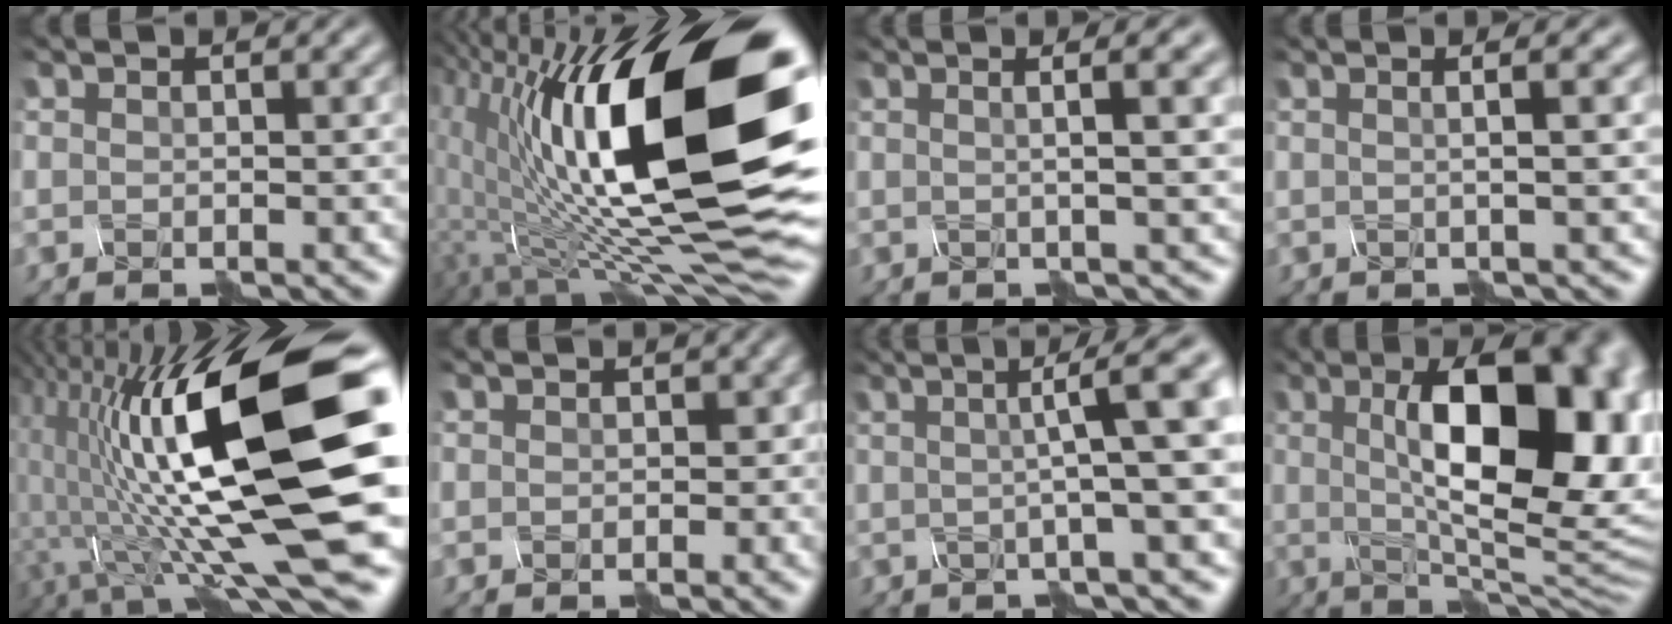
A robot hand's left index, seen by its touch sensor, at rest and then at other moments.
{"total": 17.4, "force": [1.8, 5.6, 16.4], "torque": [-0.261, 0.011, 0.036]}
{"total": 6.5, "force": [1.8, 2.1, 5.9], "torque": [-0.061, 0.045, 0.007]}
{"total": 4.0, "force": [1.1, 1.4, 3.6], "torque": [-0.042, 0.035, -0.005]}
{"total": 15.2, "force": [-0.4, 3.5, 14.8], "torque": [-0.268, 0.017, 0.012]}
{"total": 1.3, "force": [-0.5, 1.0, 0.7], "torque": [-0.005, 0.007, 0.015]}
{"total": 7.4, "force": [0.8, 0.9, 7.3], "torque": [-0.101, 0.021, 0.023]}
{"total": 15.4, "force": [2.0, 6.0, 14.0], "torque": [-0.177, 0.018, 0.036]}